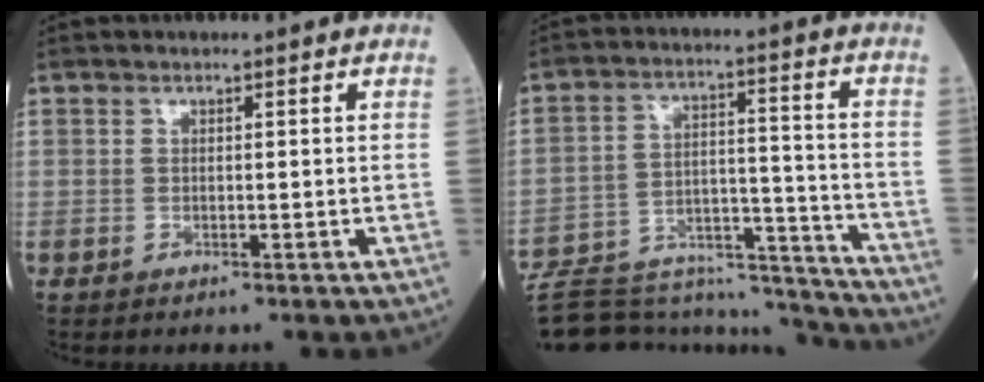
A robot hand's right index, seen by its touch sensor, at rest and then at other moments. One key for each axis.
{"total": 24.0, "fx": -22.5, "fy": 4.7, "fz": 7.0, "tx": -0.123, "ty": 0.016, "tz": -0.330}